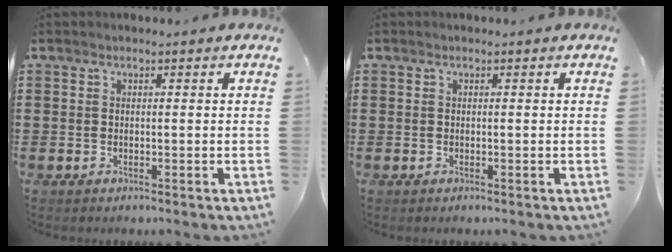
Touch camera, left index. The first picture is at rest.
{"total": 0.0}